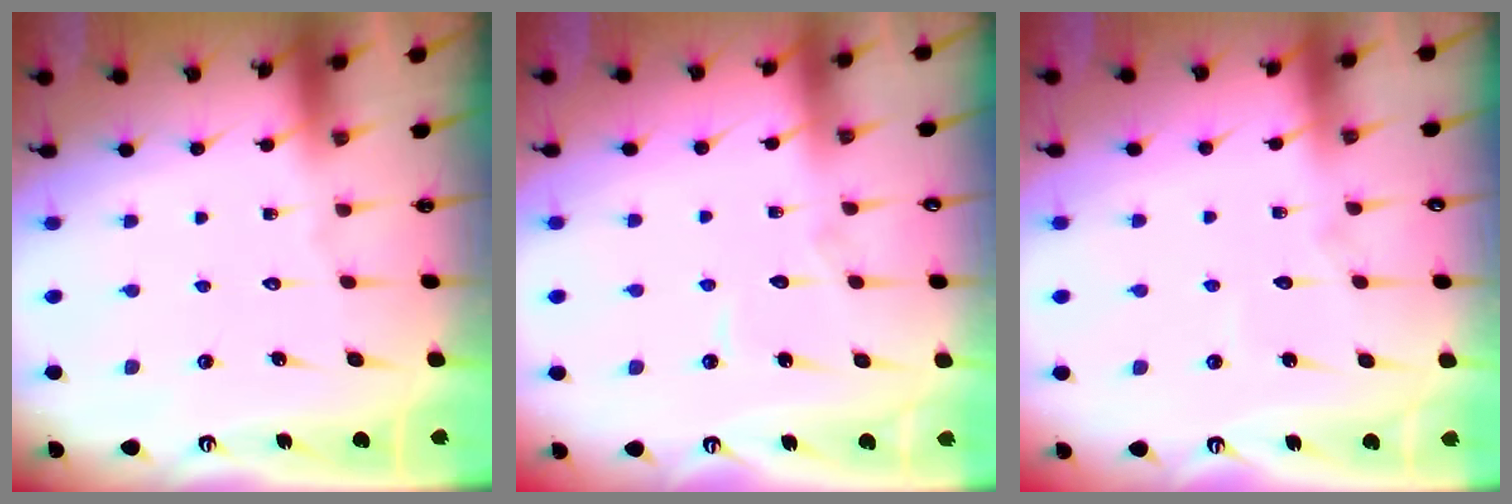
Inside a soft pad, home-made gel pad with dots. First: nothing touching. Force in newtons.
{"total": 3.5, "press": 3.5, "slide": 0.1}
{"total": 4.1, "press": 4.0, "slide": 0.3}